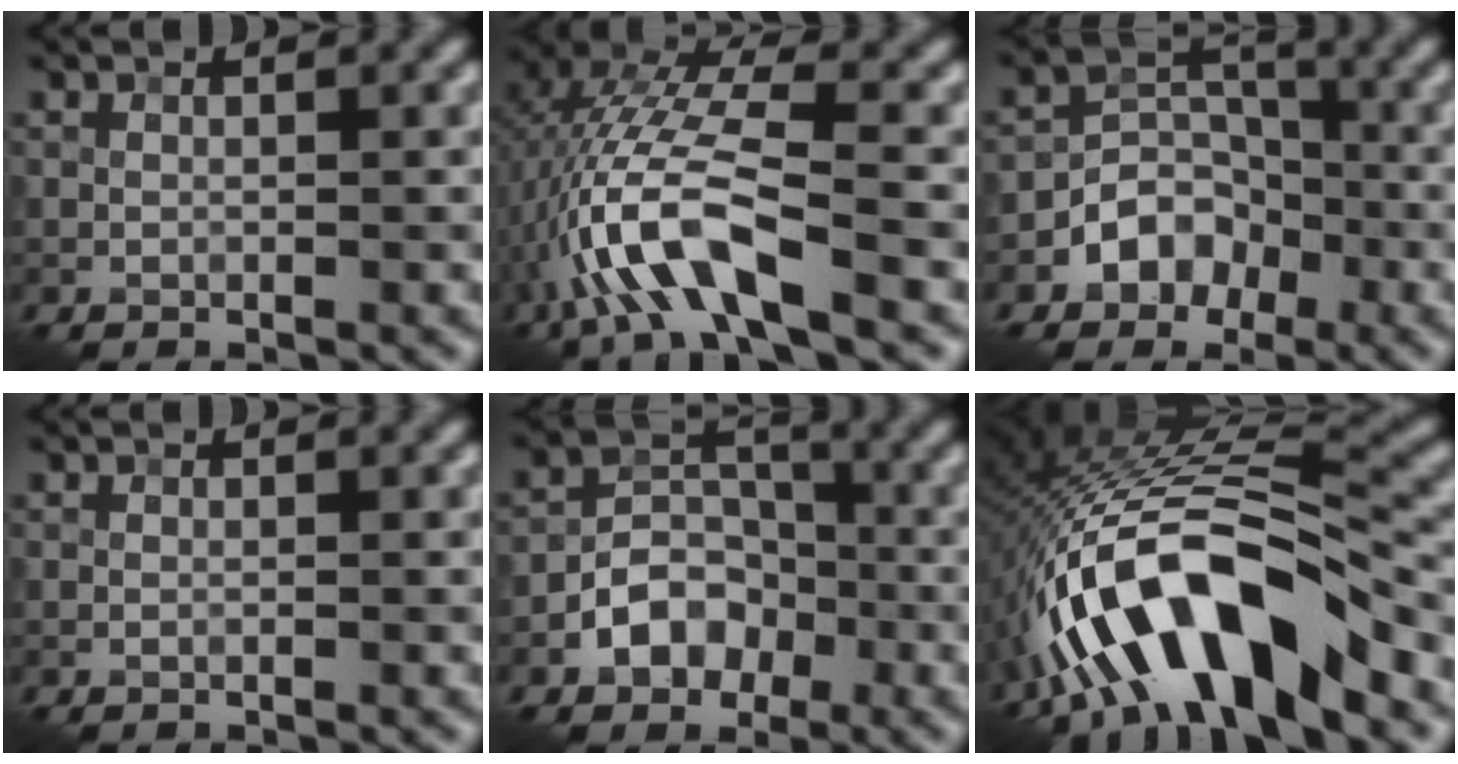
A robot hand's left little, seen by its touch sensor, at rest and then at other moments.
{"total": 9.5, "force": [-3.2, 3.0, 8.5], "torque": [-0.184, 0.011, -0.067]}
{"total": 4.3, "force": [-2.1, 3.3, 1.8], "torque": [-0.015, 0.007, -0.037]}
{"total": 0.0}
{"total": 4.6, "force": [-2.0, 3.4, 2.3], "torque": [-0.028, 0.003, -0.036]}
{"total": 13.5, "force": [-6.2, 4.7, 11.1], "torque": [-0.199, 0.016, -0.110]}